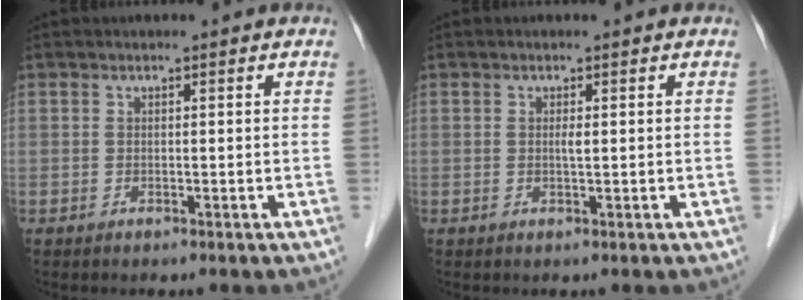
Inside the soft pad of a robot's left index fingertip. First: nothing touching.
{"total": 0.8, "force": [0.1, 0.0, 0.8], "torque": [-0.018, -0.001, 0.000]}